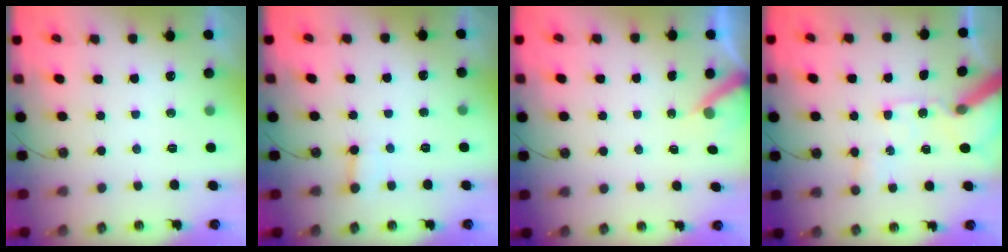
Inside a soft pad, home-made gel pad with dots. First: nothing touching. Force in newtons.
{"total": 2.5, "press": 2.5, "slide": 0.4}
{"total": 4.1, "press": 4.0, "slide": 0.2}
{"total": 11.3, "press": 11.1, "slide": 1.9}